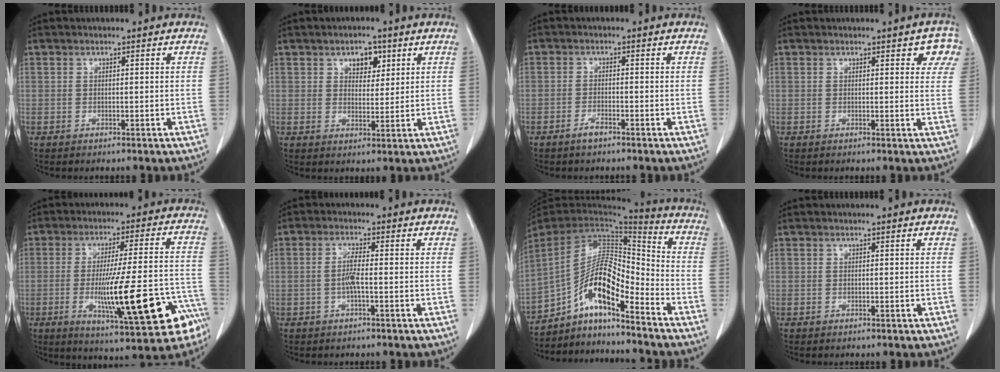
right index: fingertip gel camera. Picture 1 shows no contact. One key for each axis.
{"total": 4.3, "fx": 2.2, "fy": 2.5, "fz": 2.6, "tx": -0.034, "ty": 0.003, "tz": 0.035}
{"total": 1.9, "fx": -1.5, "fy": 0.4, "fz": 1.1, "tx": -0.025, "ty": 0.000, "tz": -0.028}
{"total": 4.8, "fx": 2.9, "fy": 1.8, "fz": 3.4, "tx": -0.022, "ty": 0.002, "tz": 0.019}
{"total": 20.2, "fx": -7.7, "fy": 2.8, "fz": 18.4, "tx": -0.228, "ty": 0.004, "tz": -0.099}
{"total": 2.9, "fx": -0.6, "fy": 0.1, "fz": 2.9, "tx": -0.059, "ty": 0.000, "tz": -0.014}
{"total": 12.7, "fx": -8.5, "fy": 2.4, "fz": 9.2, "tx": -0.158, "ty": 0.023, "tz": -0.149}
{"total": 0.0}